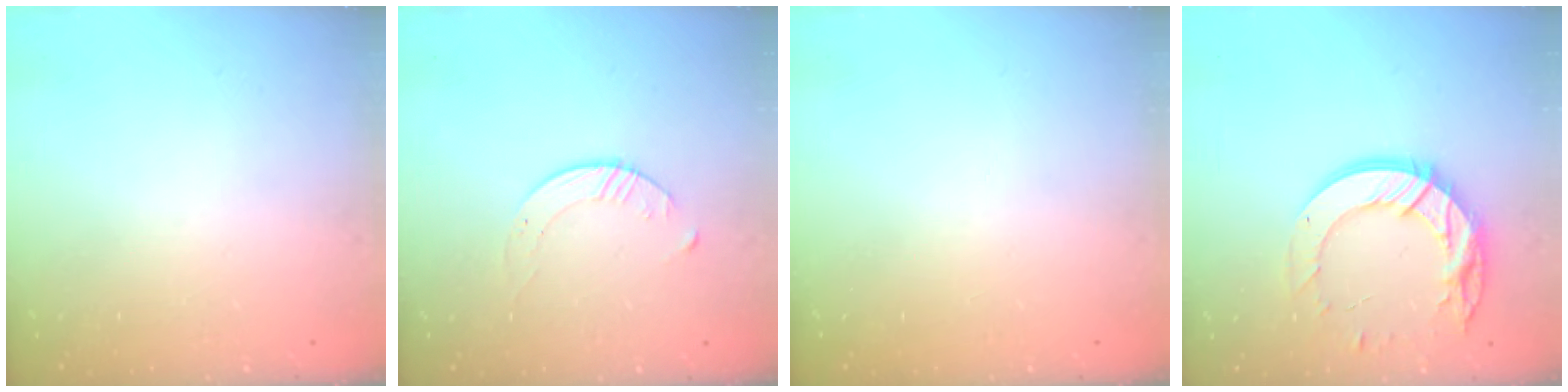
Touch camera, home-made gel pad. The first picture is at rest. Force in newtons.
{"total": 4.2, "press": 4.2, "slide": 0.5}
{"total": 0.0}
{"total": 16.4, "press": 16.4, "slide": 1.4}